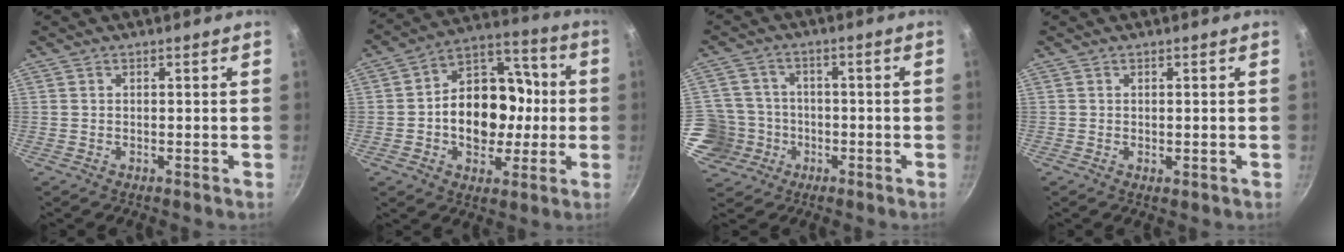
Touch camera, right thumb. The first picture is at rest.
{"total": 17.7, "force": [-1.5, 13.3, 11.6], "torque": [-0.135, 0.039, -0.031]}
{"total": 10.8, "force": [-3.5, 9.7, 3.2], "torque": [-0.051, 0.036, -0.066]}
{"total": 1.0, "force": [-0.1, 0.5, 0.9], "torque": [-0.013, -0.002, -0.002]}